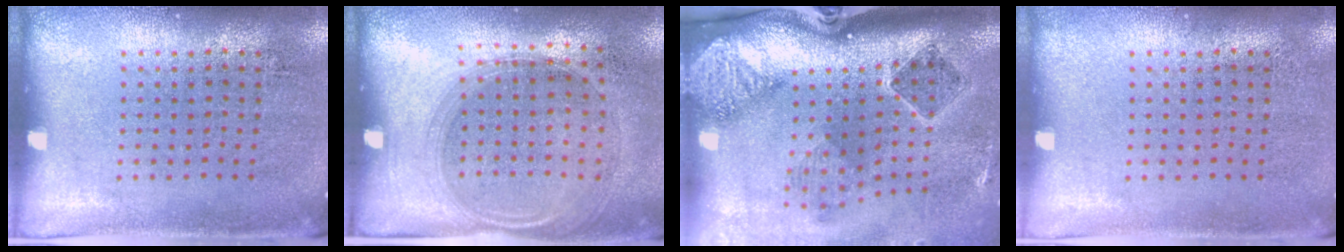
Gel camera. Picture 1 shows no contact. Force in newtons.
{"total": 1.4, "press": 1.2, "slide": 0.6}
{"total": 2.9, "press": 1.9, "slide": 2.2}
{"total": 0.0}